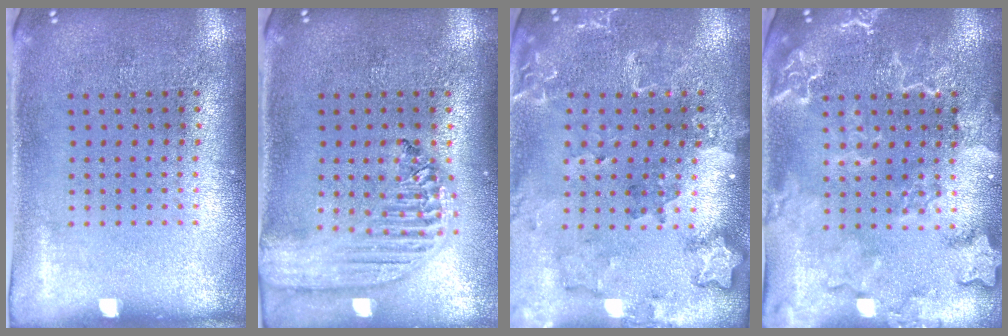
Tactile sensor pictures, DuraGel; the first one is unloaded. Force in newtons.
{"total": 2.3, "press": 2.0, "slide": 1.2}
{"total": 1.8, "press": 1.7, "slide": 0.3}
{"total": 2.4, "press": 2.4, "slide": 0.3}